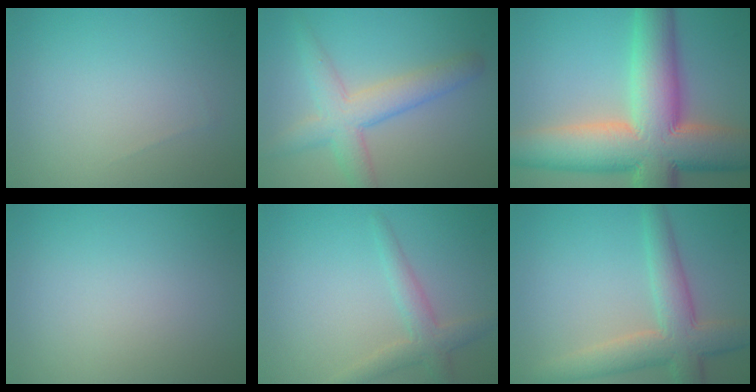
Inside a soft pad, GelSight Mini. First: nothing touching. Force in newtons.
{"total": 4.6, "press": 4.6, "slide": 0.1}
{"total": 15.0, "press": 15.0, "slide": 1.0}
{"total": 0.0}
{"total": 2.6, "press": 2.6, "slide": 0.1}
{"total": 5.6, "press": 5.5, "slide": 0.2}